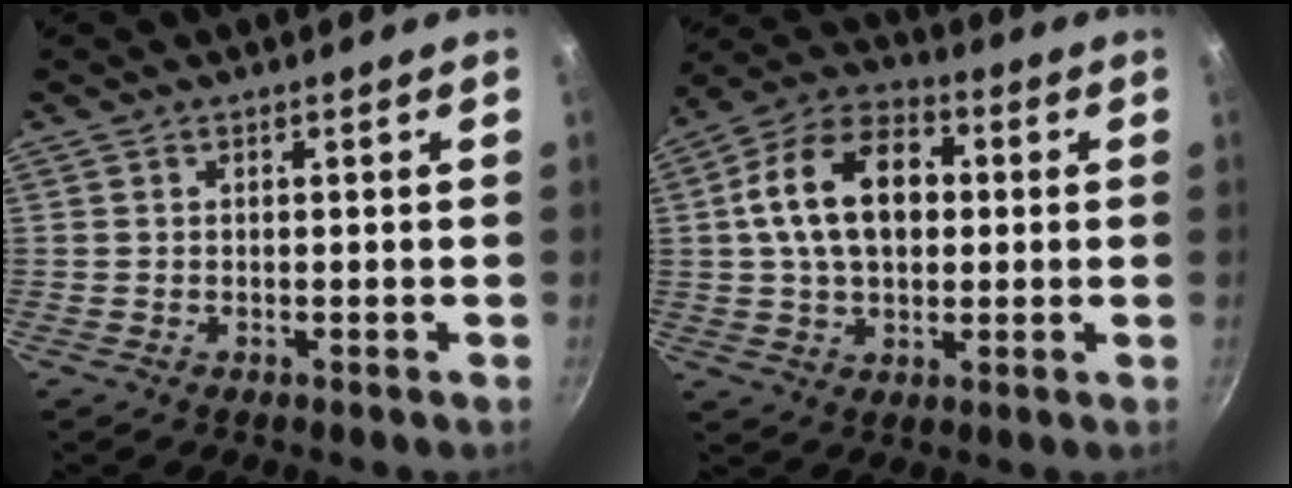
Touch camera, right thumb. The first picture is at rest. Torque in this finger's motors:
{"motor_torque": [-0.15, 0.84, 0.80, -0.53, 0.29]}